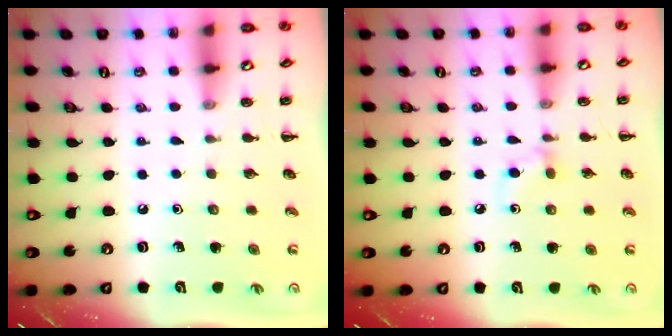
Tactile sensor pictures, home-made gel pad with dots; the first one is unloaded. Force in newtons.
{"total": 5.1, "press": 4.6, "slide": 2.0}